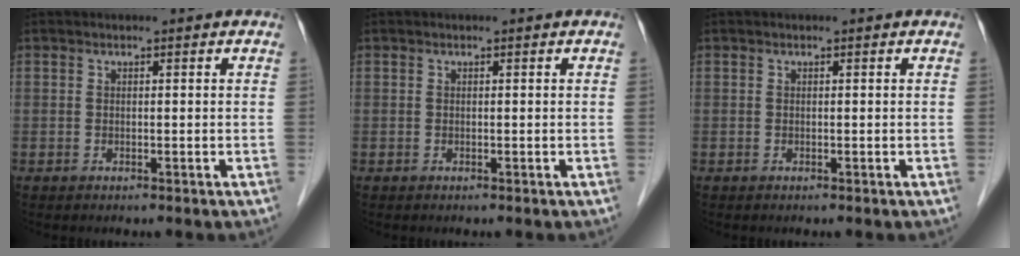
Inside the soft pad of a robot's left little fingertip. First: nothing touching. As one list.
[{"total": 0.0}, {"total": 0.0}]